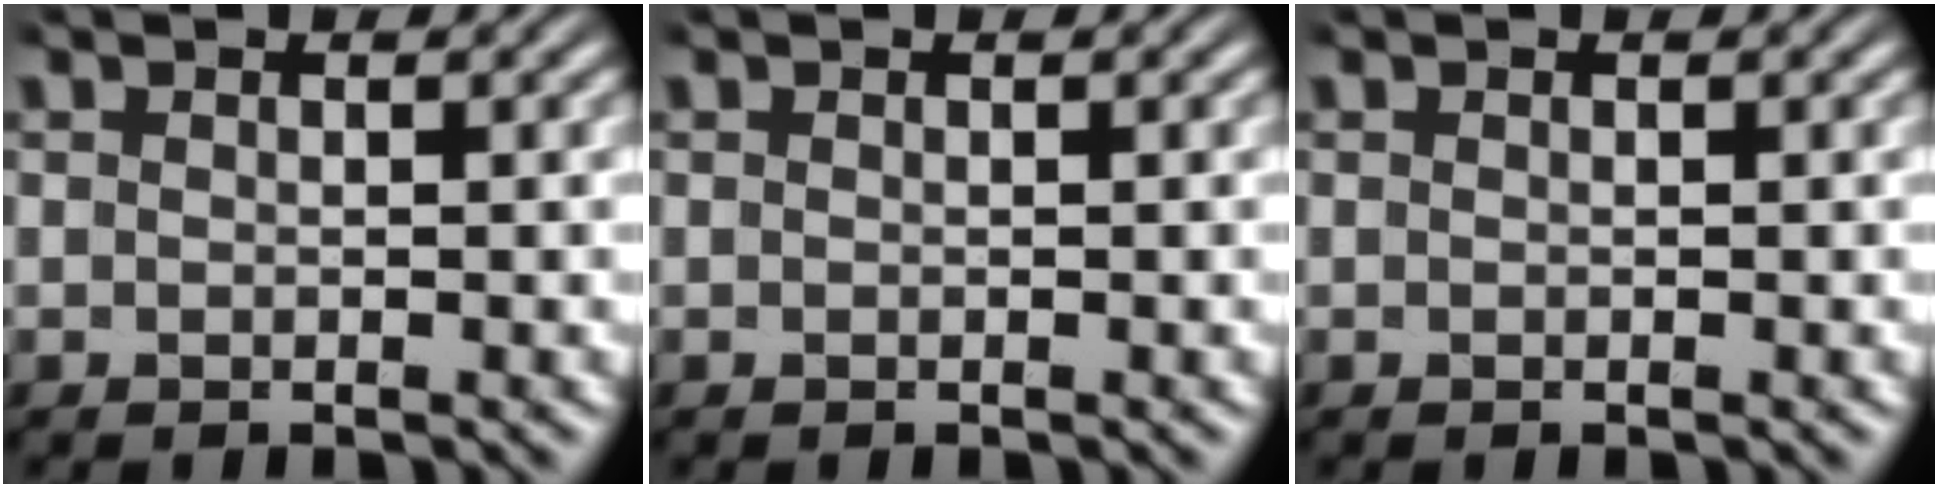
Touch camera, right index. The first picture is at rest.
{"total": 0.0}
{"total": 0.0}